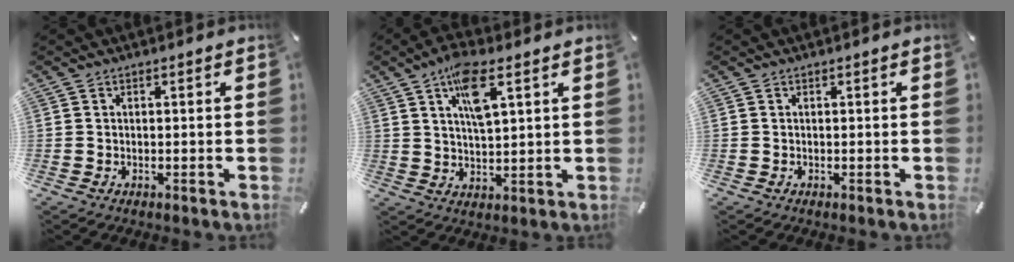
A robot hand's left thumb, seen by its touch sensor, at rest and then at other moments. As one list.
[{"total": 9.6, "force": [4.9, 3.3, 7.6], "torque": [-0.133, -0.007, 0.082]}, {"total": 0.0}]